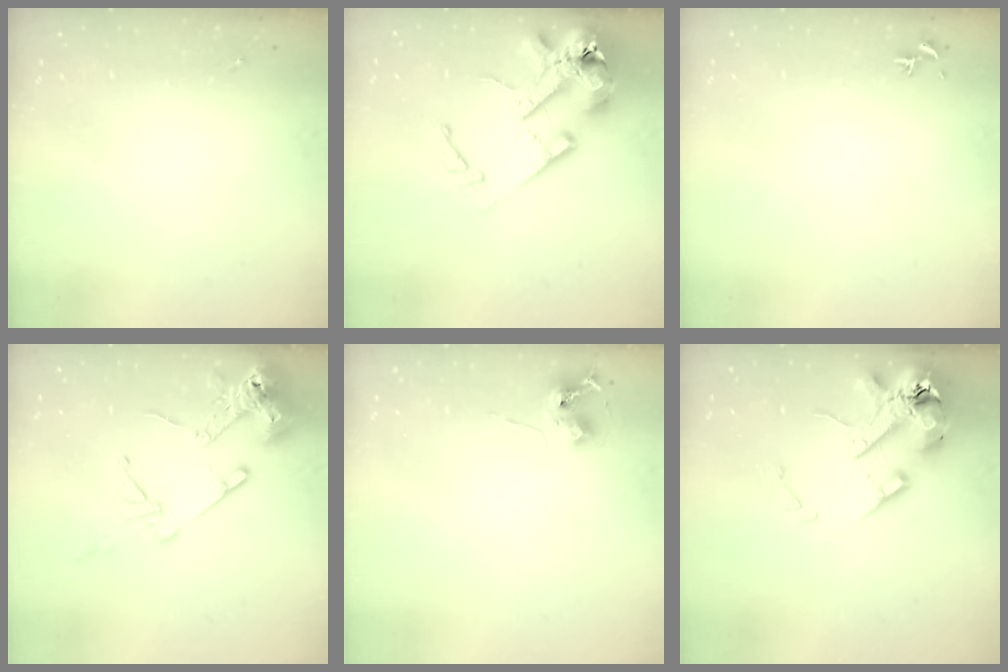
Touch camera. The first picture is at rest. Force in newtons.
{"total": 17.7, "press": 17.6, "slide": 2.4}
{"total": 0.7, "press": 0.5, "slide": 0.4}
{"total": 14.1, "press": 13.9, "slide": 2.0}
{"total": 6.4, "press": 6.3, "slide": 0.7}
{"total": 14.5, "press": 14.3, "slide": 2.0}